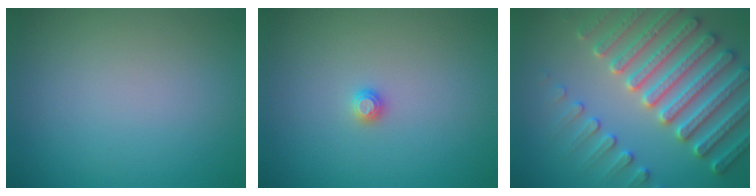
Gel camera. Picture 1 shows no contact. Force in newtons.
{"total": 0.8, "press": 0.8, "slide": 0.1}
{"total": 7.6, "press": 7.3, "slide": 1.9}